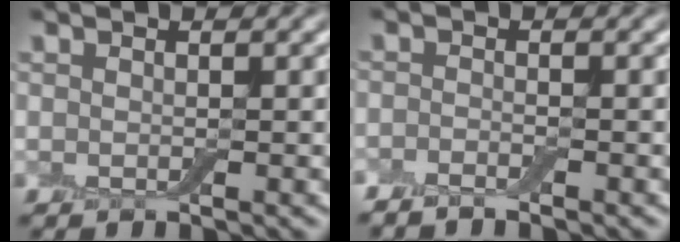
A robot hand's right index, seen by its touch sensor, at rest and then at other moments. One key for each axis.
{"total": 1.4, "fx": -1.4, "fy": 0.1, "fz": 0.4, "tx": -0.010, "ty": -0.004, "tz": -0.031}